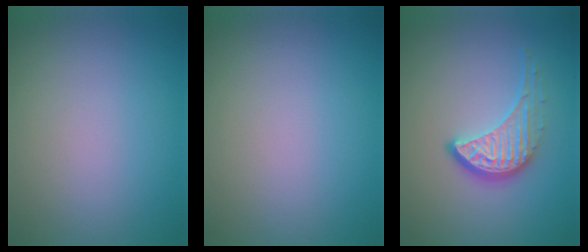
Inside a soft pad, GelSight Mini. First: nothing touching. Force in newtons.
{"total": 0.0}
{"total": 4.1, "press": 3.0, "slide": 2.8}